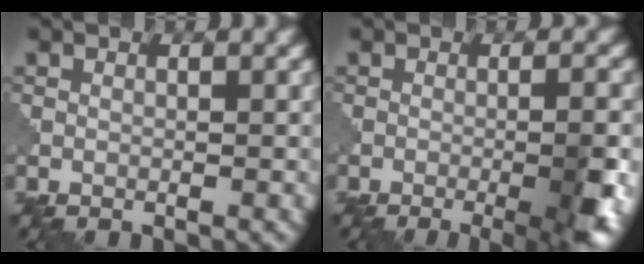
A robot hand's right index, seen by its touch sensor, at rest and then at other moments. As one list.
[{"total": 6.8, "force": [-2.3, 1.9, 6.1], "torque": [-0.077, -0.003, -0.024]}]